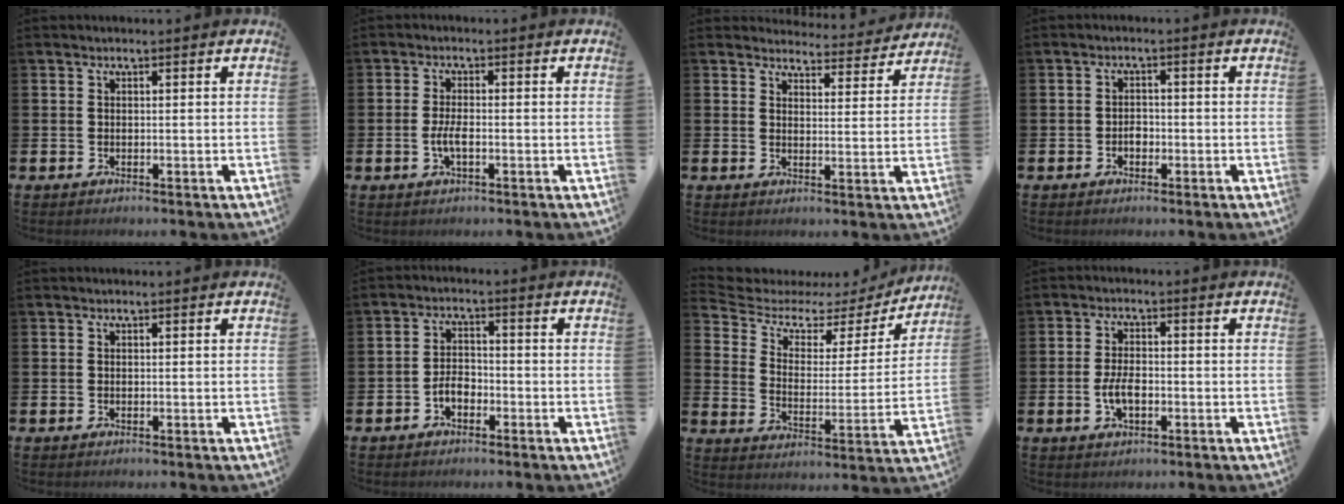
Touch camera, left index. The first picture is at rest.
{"total": 2.7, "force": [-0.8, 0.9, 2.4], "torque": [-0.043, 0.002, -0.015]}
{"total": 3.8, "force": [3.7, 0.8, 0.1], "torque": [-0.003, -0.031, 0.062]}
{"total": 1.6, "force": [-0.6, 1.2, 0.8], "torque": [-0.017, 0.002, -0.014]}
{"total": 0.0}
{"total": 2.7, "force": [-1.7, 1.6, 1.4], "torque": [-0.029, 0.007, -0.035]}
{"total": 5.6, "force": [4.5, 3.0, 1.7], "torque": [-0.066, -0.032, 0.069]}
{"total": 3.9, "force": [-0.9, 1.9, 3.2], "torque": [-0.057, -0.002, -0.019]}